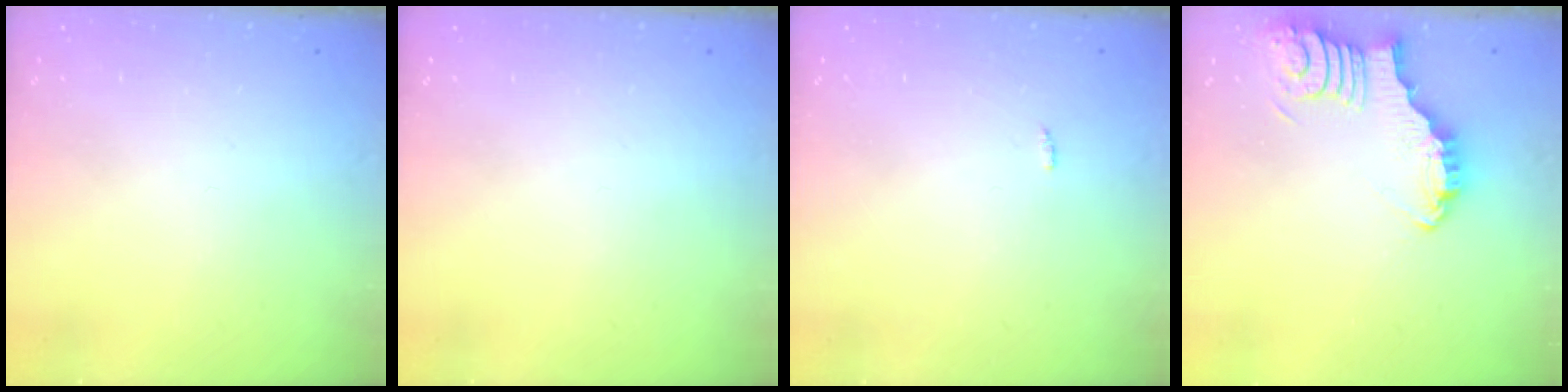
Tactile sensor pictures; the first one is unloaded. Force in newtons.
{"total": 0.0}
{"total": 2.5, "press": 2.5, "slide": 0.2}
{"total": 3.9, "press": 3.9, "slide": 0.3}